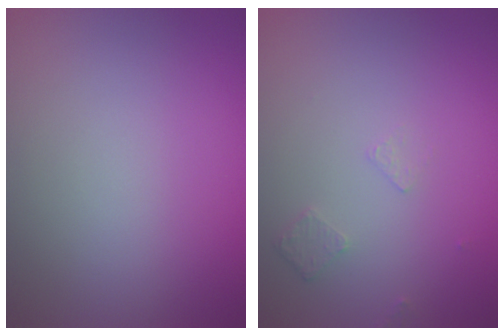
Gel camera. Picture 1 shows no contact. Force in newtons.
{"total": 0.8, "press": 0.6, "slide": 0.5}